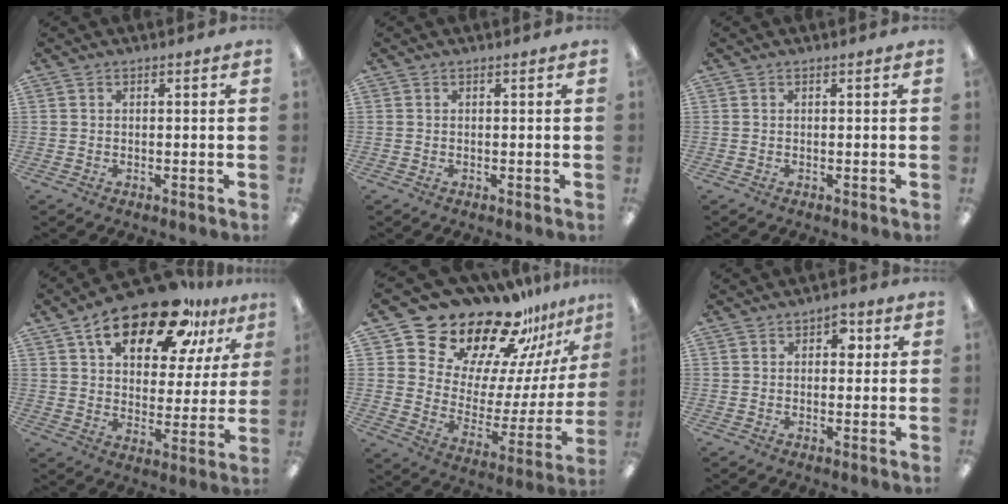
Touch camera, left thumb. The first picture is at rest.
{"total": 0.0}
{"total": 0.0}
{"total": 20.7, "force": [13.4, 9.7, 12.5], "torque": [-0.199, -0.066, 0.225]}
{"total": 22.8, "force": [19.3, 10.1, 6.7], "torque": [-0.114, -0.153, 0.346]}
{"total": 3.8, "force": [1.2, 2.5, 2.6], "torque": [-0.030, 0.001, 0.014]}